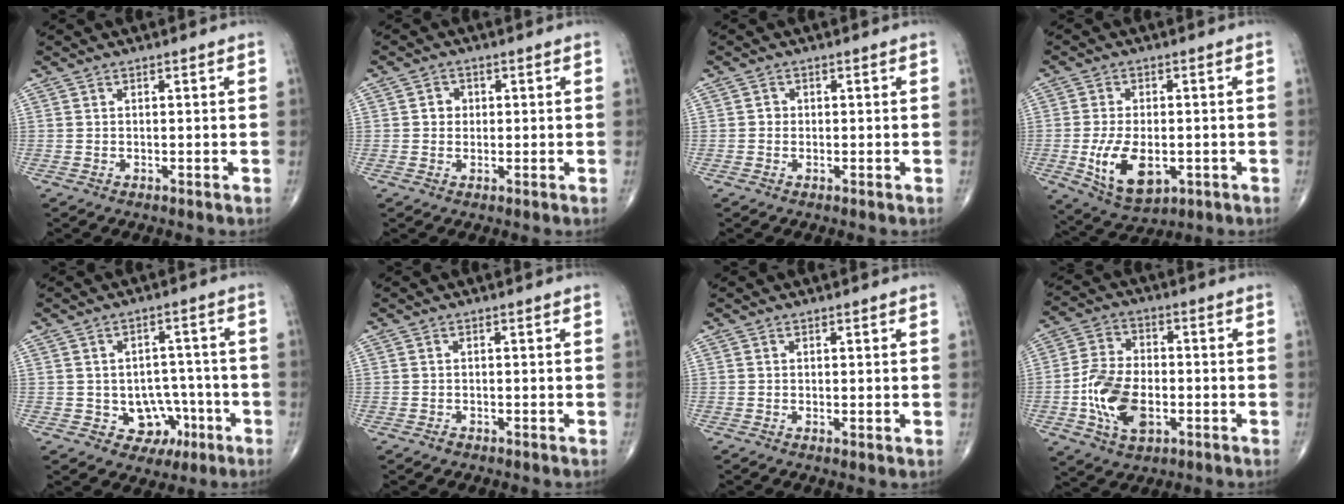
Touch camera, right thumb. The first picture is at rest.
{"total": 2.2, "force": [0.2, 2.0, 0.8], "torque": [0.002, 0.004, 0.000]}
{"total": 0.9, "force": [-0.1, 0.8, 0.2], "torque": [0.002, 0.003, -0.004]}
{"total": 11.2, "force": [-2.6, 6.2, 8.9], "torque": [-0.154, -0.008, -0.030]}
{"total": 7.8, "force": [-2.9, 6.3, 3.6], "torque": [-0.006, 0.031, -0.034]}
{"total": 0.7, "force": [-0.5, 0.4, 0.2], "torque": [-0.002, 0.000, -0.010]}
{"total": 0.8, "force": [0.1, 0.1, 0.8], "torque": [-0.017, -0.005, 0.001]}
{"total": 12.6, "force": [-3.0, 7.6, 9.6], "torque": [-0.172, 0.011, -0.055]}